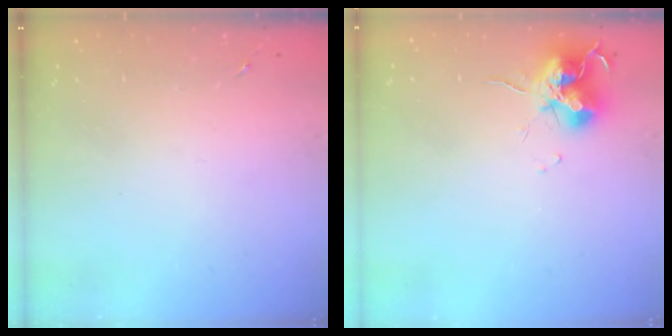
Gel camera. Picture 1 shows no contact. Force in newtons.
{"total": 12.6, "press": 12.5, "slide": 1.4}